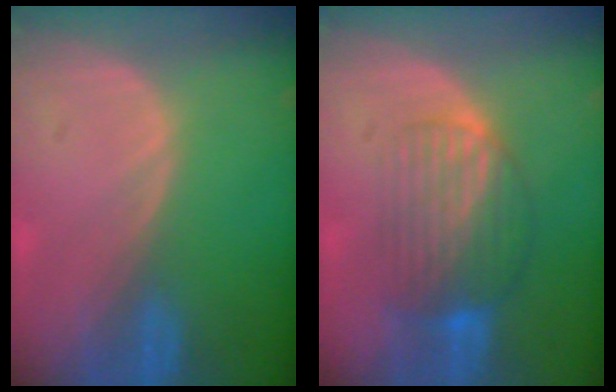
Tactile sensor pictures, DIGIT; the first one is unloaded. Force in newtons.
{"total": 7.6, "press": 6.9, "slide": 3.2}